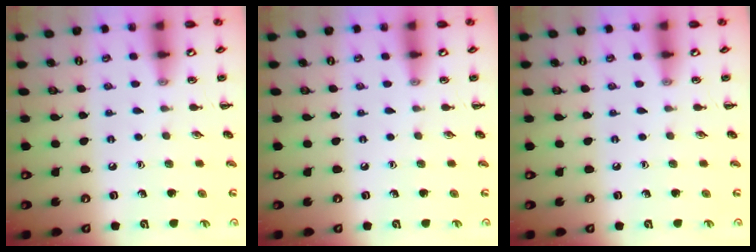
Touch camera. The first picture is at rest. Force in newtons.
{"total": 0.0}
{"total": 0.0}